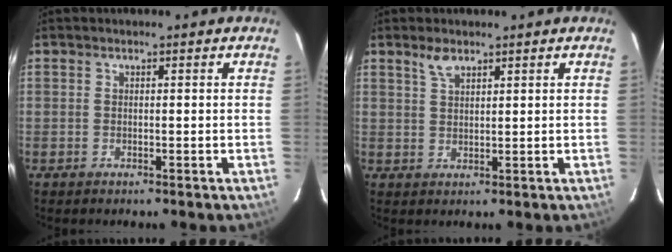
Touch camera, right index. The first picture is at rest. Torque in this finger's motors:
{"motor_torque": [0.05, -0.02, 0.07, 0.04]}